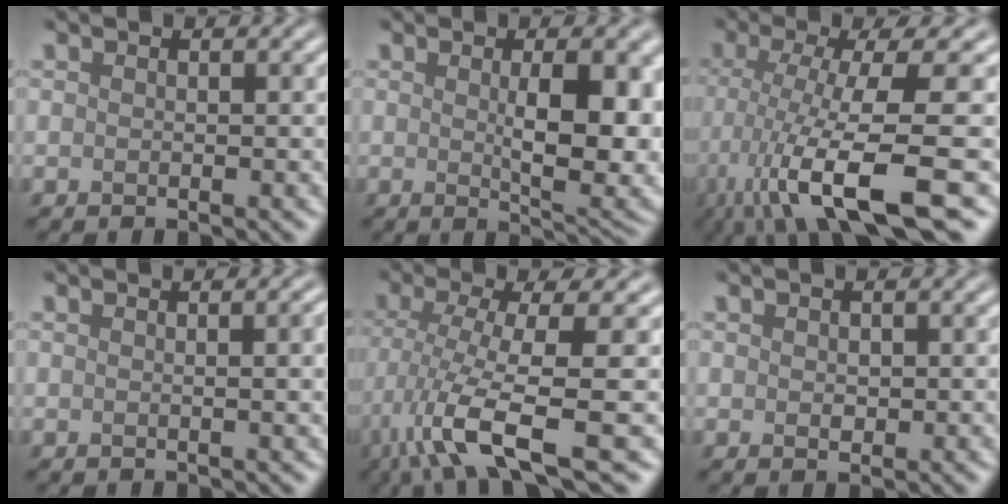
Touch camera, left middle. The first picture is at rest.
{"total": 7.5, "force": [0.5, 2.2, 7.2], "torque": [-0.099, -0.006, 0.019]}
{"total": 10.5, "force": [-4.1, 2.5, 9.4], "torque": [-0.168, -0.008, -0.069]}
{"total": 3.3, "force": [0.3, 1.3, 3.0], "torque": [-0.016, 0.013, 0.000]}
{"total": 8.2, "force": [-3.1, 1.7, 7.4], "torque": [-0.138, -0.004, -0.056]}
{"total": 0.7, "force": [0.1, 0.5, 0.5], "torque": [-0.008, 0.001, 0.006]}